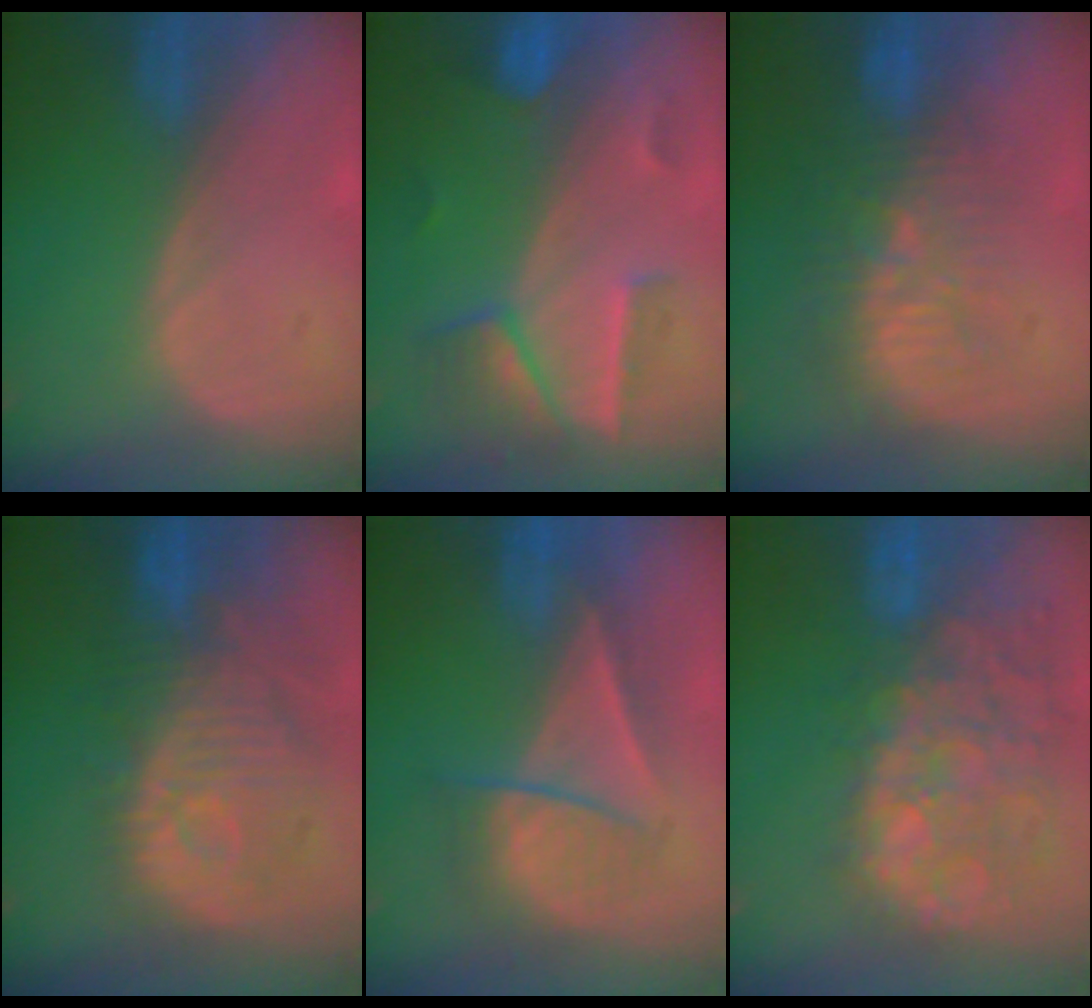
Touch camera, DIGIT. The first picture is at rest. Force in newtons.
{"total": 7.2, "press": 6.4, "slide": 3.4}
{"total": 9.5, "press": 9.1, "slide": 2.8}
{"total": 12.2, "press": 10.9, "slide": 5.4}
{"total": 6.6, "press": 6.6, "slide": 0.5}
{"total": 13.5, "press": 11.6, "slide": 6.8}